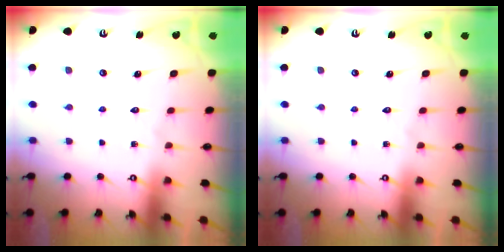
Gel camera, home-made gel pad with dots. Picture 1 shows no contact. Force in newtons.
{"total": 0.0}